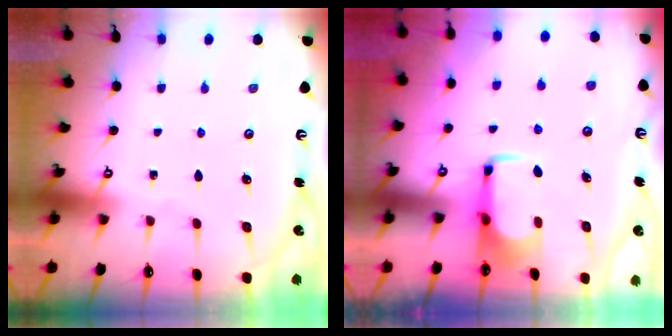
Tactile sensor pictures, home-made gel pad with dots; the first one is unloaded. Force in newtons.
{"total": 1.6, "press": 1.5, "slide": 0.5}